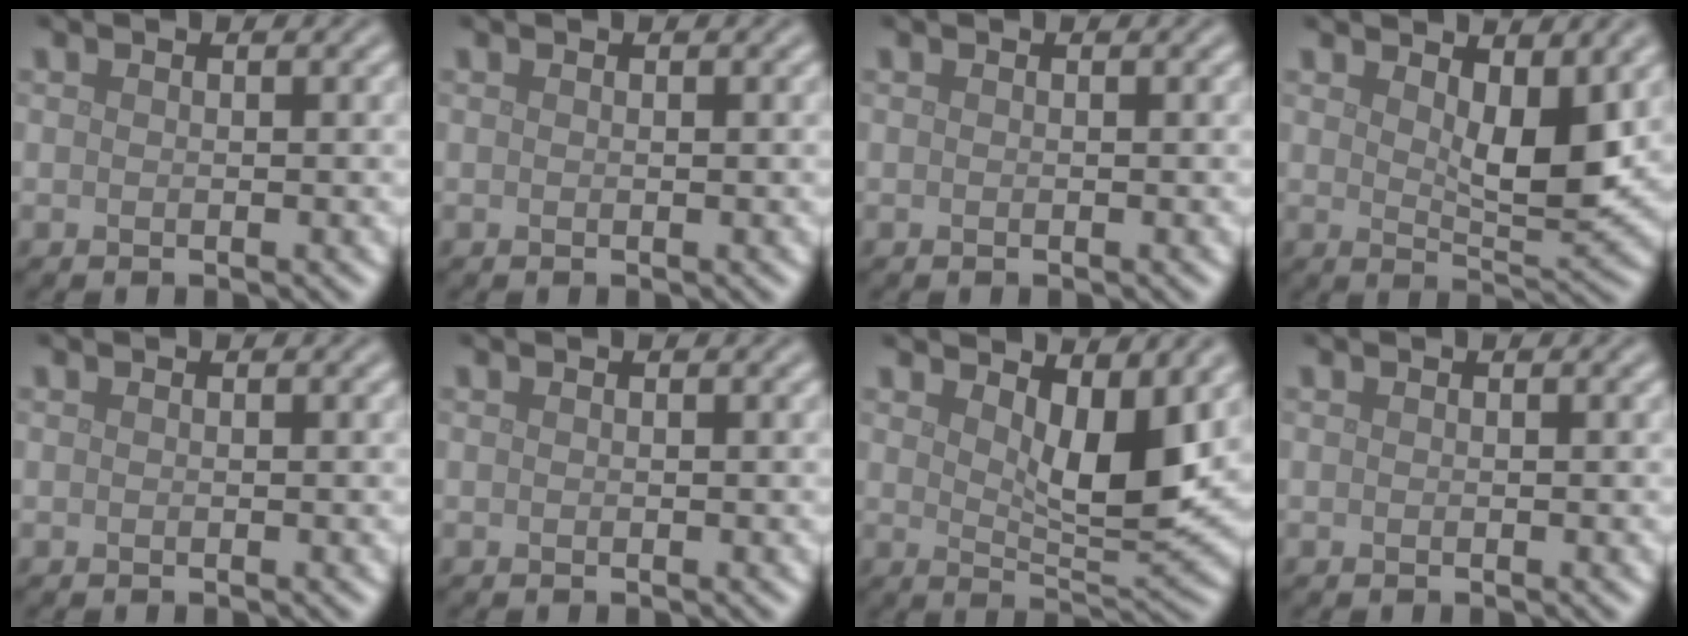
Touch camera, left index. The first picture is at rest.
{"total": 0.0}
{"total": 0.0}
{"total": 5.0, "force": [1.9, 2.0, 4.1], "torque": [-0.067, -0.007, 0.037]}
{"total": 0.0}
{"total": 0.0}
{"total": 5.8, "force": [2.5, 2.1, 4.8], "torque": [-0.072, -0.012, 0.045]}
{"total": 0.0}